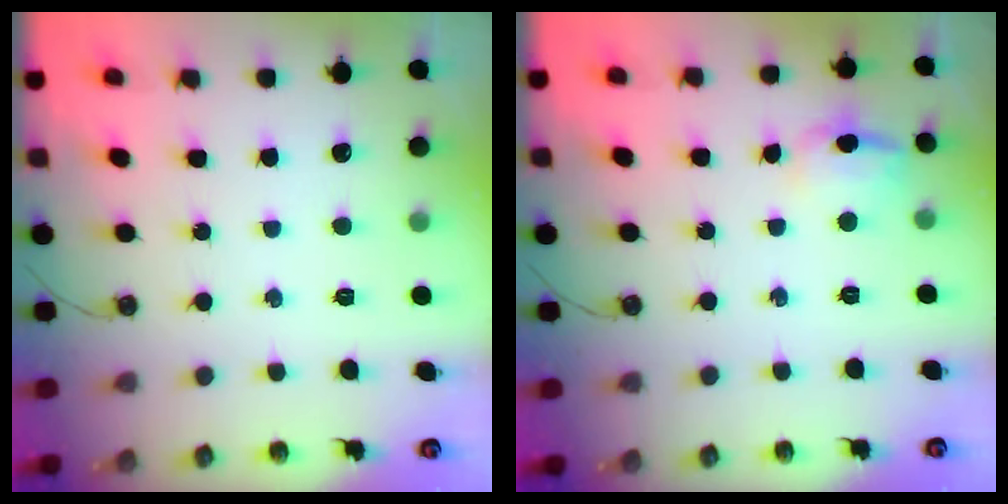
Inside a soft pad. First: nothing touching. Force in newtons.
{"total": 8.9, "press": 8.8, "slide": 1.2}